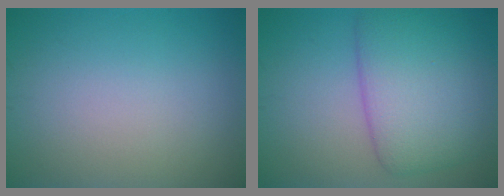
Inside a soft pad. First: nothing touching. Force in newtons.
{"total": 7.7, "press": 7.7, "slide": 0.2}